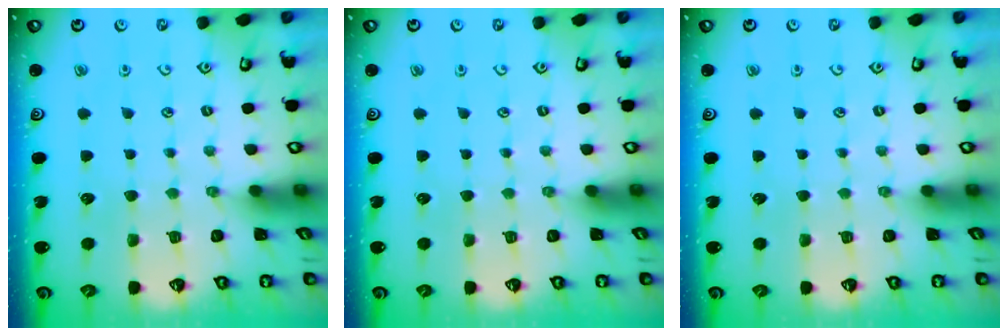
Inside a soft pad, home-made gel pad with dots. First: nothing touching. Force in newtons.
{"total": 0.0}
{"total": 0.0}